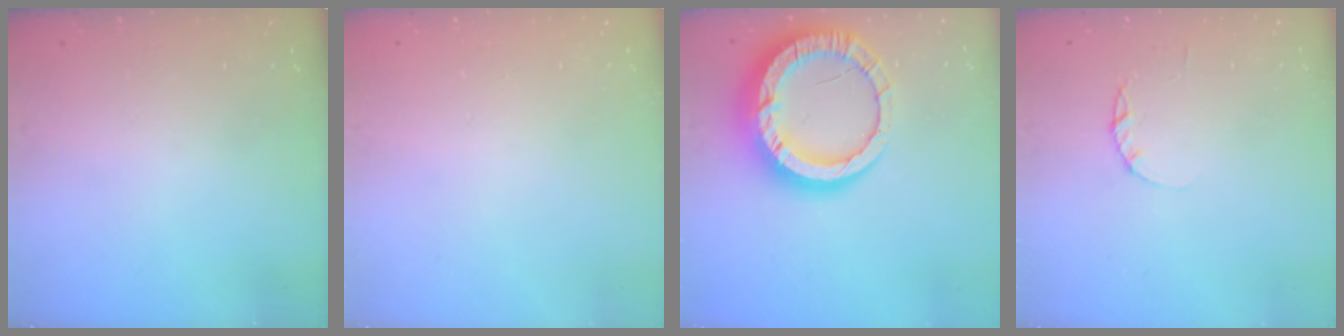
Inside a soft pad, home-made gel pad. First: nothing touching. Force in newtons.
{"total": 2.5, "press": 2.5, "slide": 0.2}
{"total": 19.3, "press": 19.2, "slide": 1.9}
{"total": 2.2, "press": 2.2, "slide": 0.4}